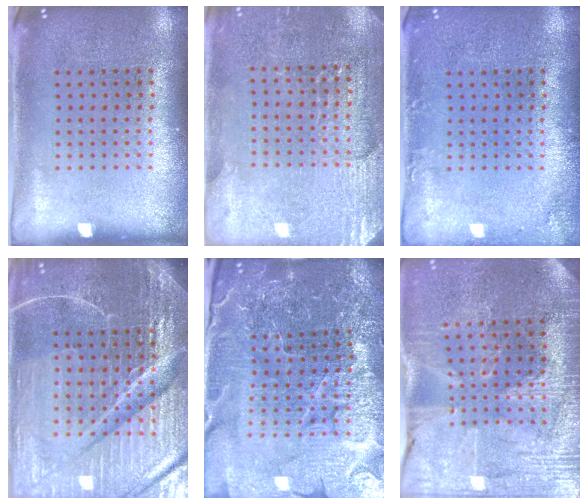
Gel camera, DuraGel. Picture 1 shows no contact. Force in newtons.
{"total": 2.9, "press": 2.9, "slide": 0.4}
{"total": 1.3, "press": 1.3, "slide": 0.0}
{"total": 6.8, "press": 6.0, "slide": 3.1}
{"total": 5.5, "press": 5.2, "slide": 1.9}
{"total": 3.4, "press": 3.3, "slide": 0.8}